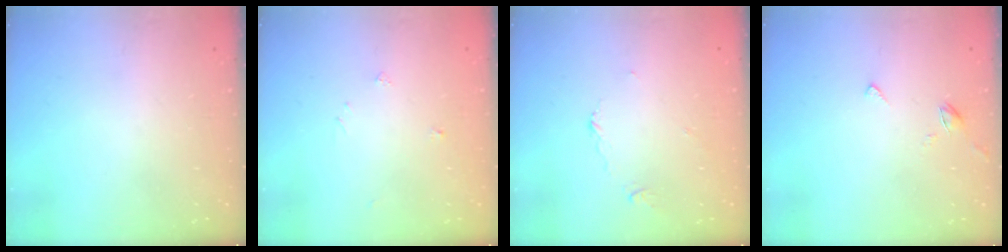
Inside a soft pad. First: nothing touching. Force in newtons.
{"total": 3.6, "press": 3.6, "slide": 0.5}
{"total": 3.3, "press": 3.3, "slide": 0.4}
{"total": 3.1, "press": 3.1, "slide": 0.4}